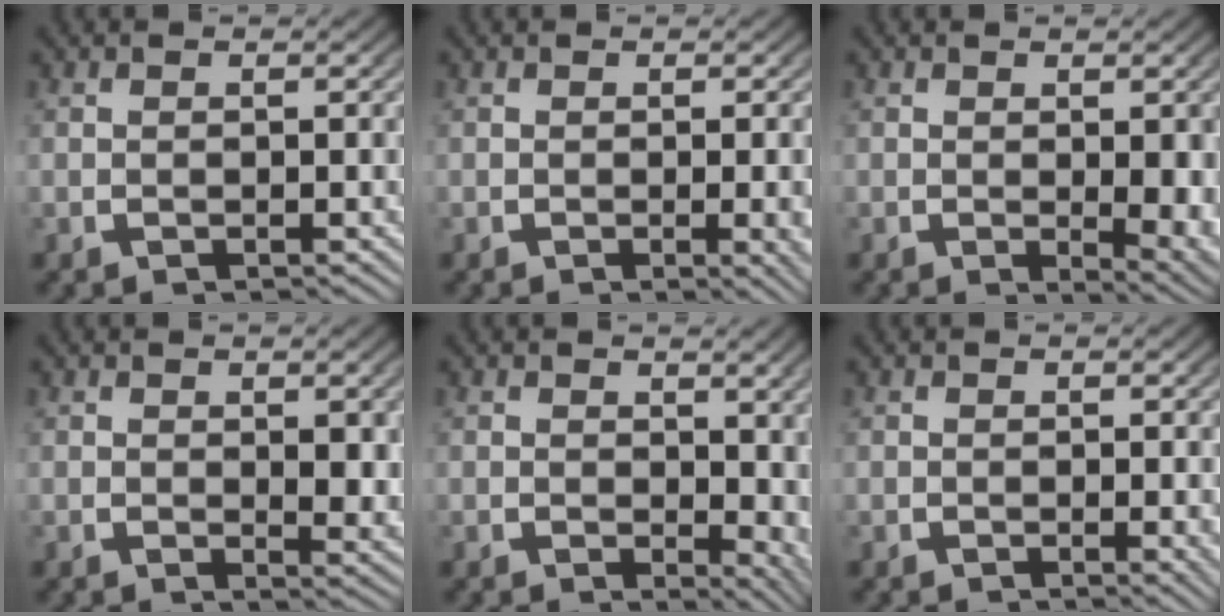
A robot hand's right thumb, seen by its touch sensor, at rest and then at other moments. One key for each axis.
{"total": 1.9, "fx": -0.1, "fy": 0.2, "fz": 1.9, "tx": -0.019, "ty": -0.001, "tz": -0.002}
{"total": 4.0, "fx": -0.3, "fy": 1.7, "fz": 3.7, "tx": -0.044, "ty": -0.018, "tz": 0.003}
{"total": 2.2, "fx": 0.6, "fy": 1.0, "fz": 1.8, "tx": -0.017, "ty": -0.010, "tz": 0.011}
{"total": 3.2, "fx": 0.7, "fy": 2.0, "fz": 2.4, "tx": -0.015, "ty": -0.014, "tz": 0.018}
{"total": 1.0, "fx": 0.0, "fy": 0.1, "fz": 1.0, "tx": -0.013, "ty": -0.002, "tz": 0.002}